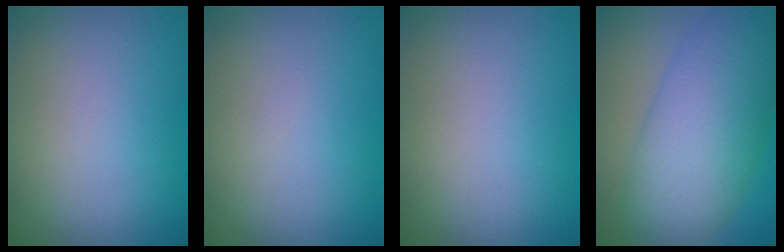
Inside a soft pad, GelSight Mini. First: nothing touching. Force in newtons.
{"total": 0.0}
{"total": 0.0}
{"total": 9.2, "press": 9.2, "slide": 0.1}